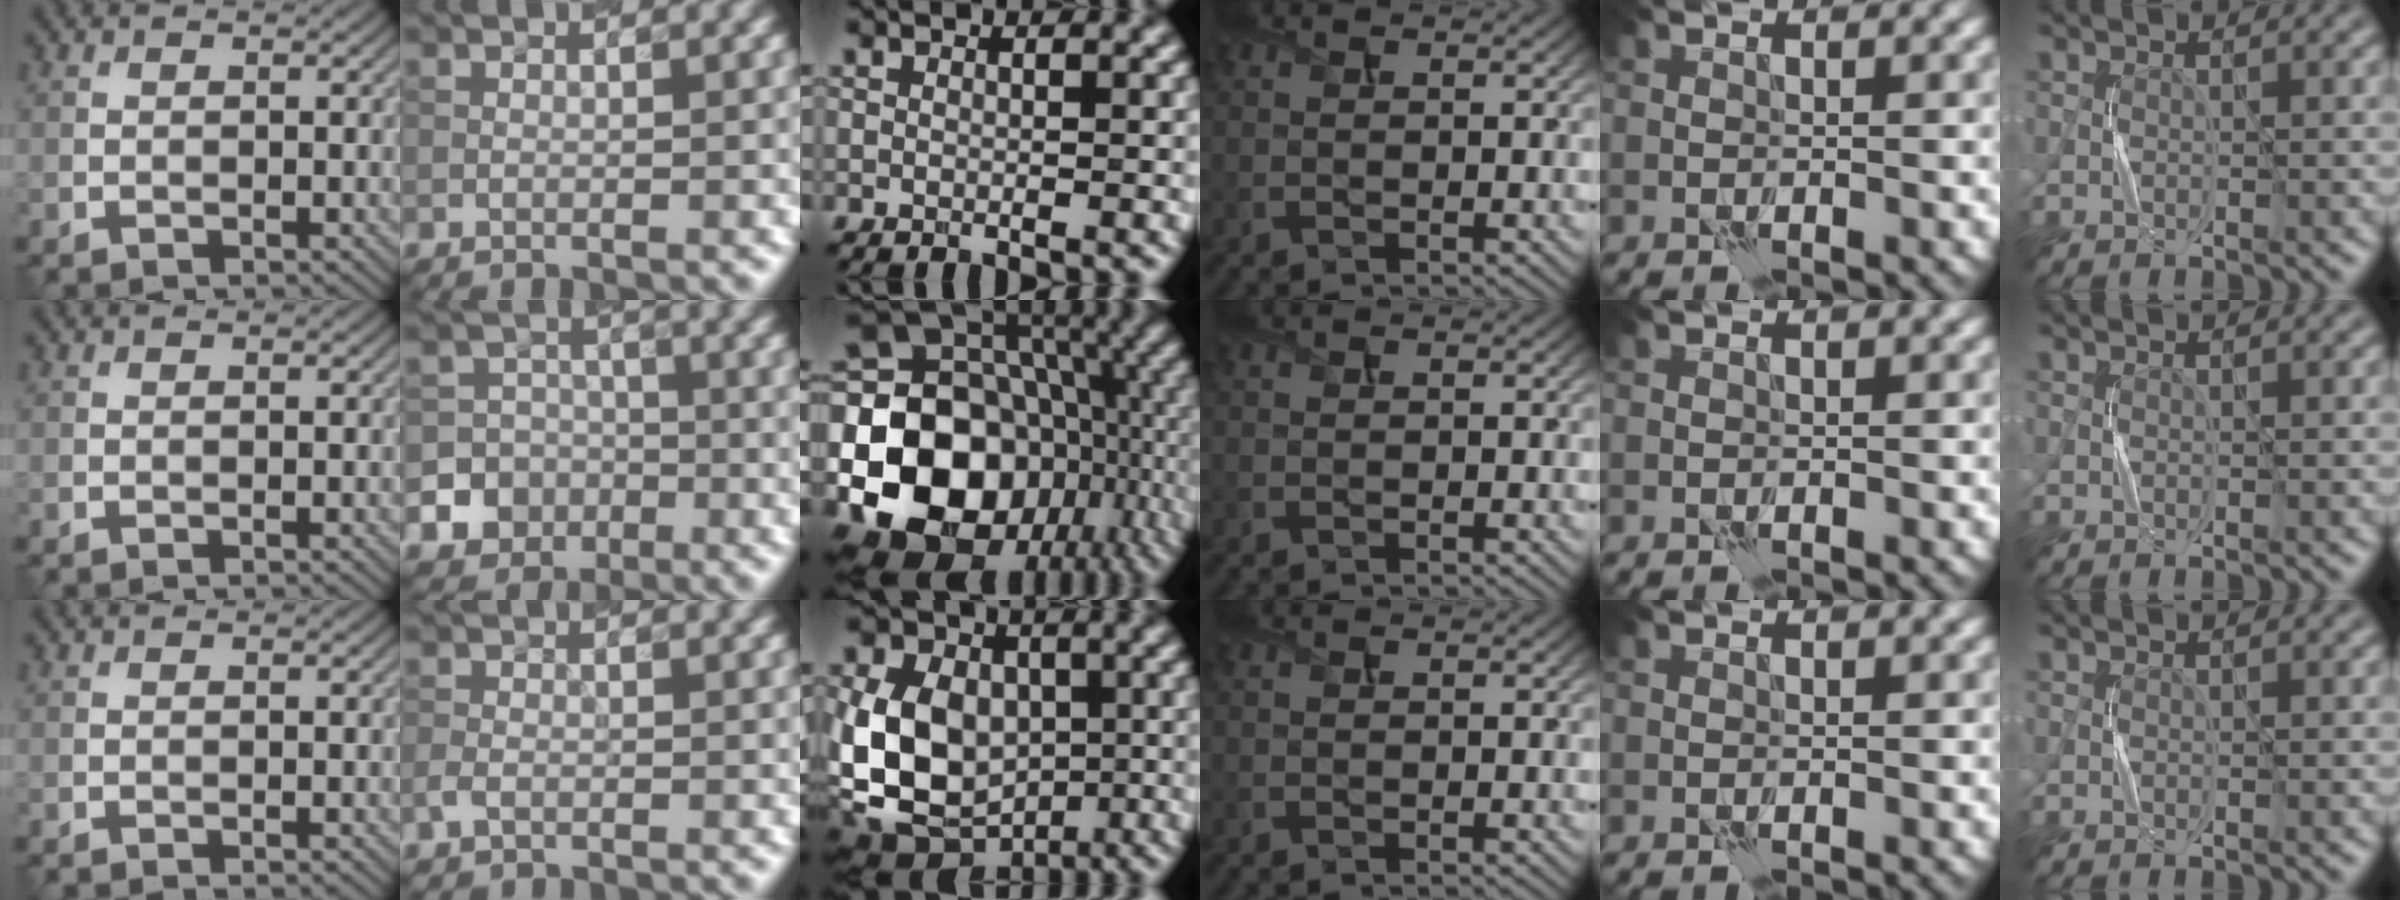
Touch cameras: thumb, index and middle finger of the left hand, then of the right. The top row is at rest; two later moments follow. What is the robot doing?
{"motion": "press", "object": "button"}